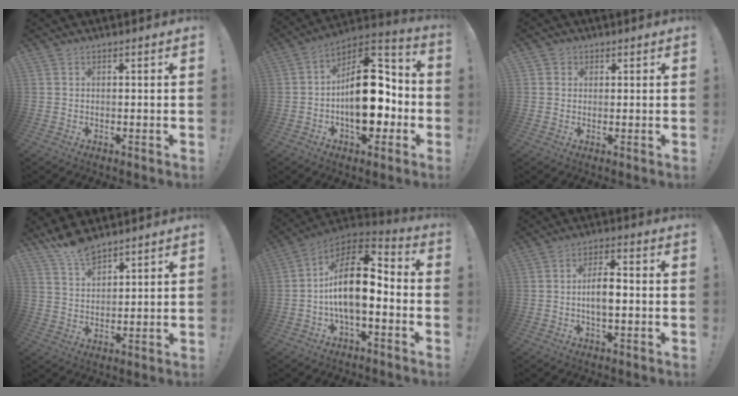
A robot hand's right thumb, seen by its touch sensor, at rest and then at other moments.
{"total": 20.6, "force": [-1.7, 12.3, 16.4], "torque": [-0.222, 0.021, -0.015]}
{"total": 2.1, "force": [0.8, 1.9, 0.4], "torque": [0.000, -0.002, 0.012]}
{"total": 8.1, "force": [7.2, 2.4, 3.0], "torque": [-0.064, -0.043, 0.136]}
{"total": 16.7, "force": [-0.8, 7.7, 14.8], "torque": [-0.259, 0.010, -0.014]}
{"total": 6.9, "force": [-1.0, 2.9, 6.2], "torque": [-0.108, 0.004, -0.024]}